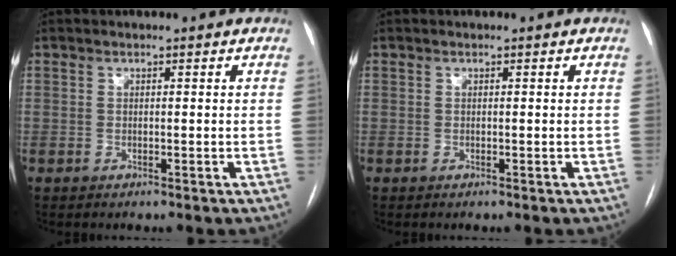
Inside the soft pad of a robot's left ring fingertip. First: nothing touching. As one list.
[{"total": 0.0}]